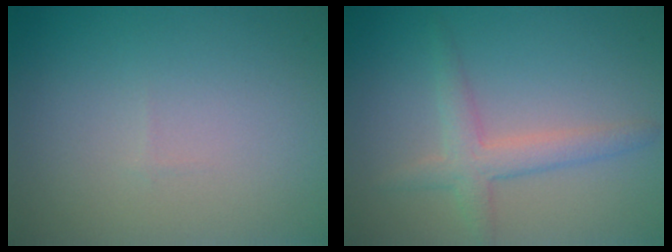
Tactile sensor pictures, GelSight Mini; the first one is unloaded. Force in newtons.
{"total": 1.9, "press": 1.8, "slide": 0.3}